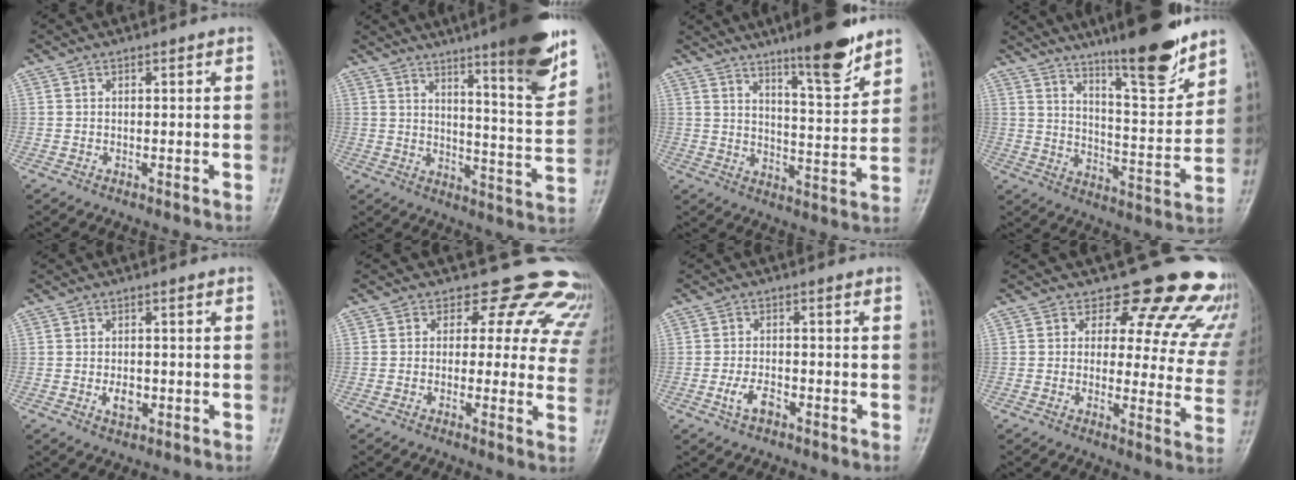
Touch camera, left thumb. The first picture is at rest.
{"total": 16.0, "force": [10.2, 1.7, 12.2], "torque": [-0.154, -0.061, 0.146]}
{"total": 13.7, "force": [10.3, 2.3, 8.8], "torque": [-0.111, -0.074, 0.163]}
{"total": 16.0, "force": [11.9, 2.9, 10.3], "torque": [-0.130, -0.082, 0.191]}
{"total": 2.8, "force": [-0.6, 1.8, 2.1], "torque": [-0.031, -0.001, -0.008]}
{"total": 15.1, "force": [11.8, 8.1, 4.9], "torque": [0.004, -0.053, 0.105]}
{"total": 3.5, "force": [-1.7, 1.8, 2.5], "torque": [-0.051, 0.010, -0.031]}
{"total": 18.0, "force": [15.5, 7.3, 5.4], "torque": [-0.004, -0.113, 0.155]}